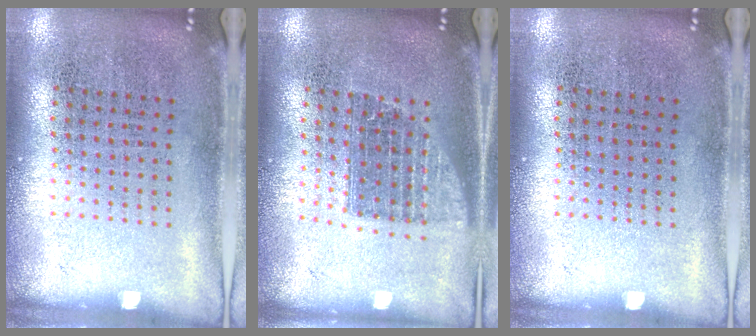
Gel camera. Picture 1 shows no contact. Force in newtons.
{"total": 1.3, "press": 1.1, "slide": 0.7}
{"total": 0.0}